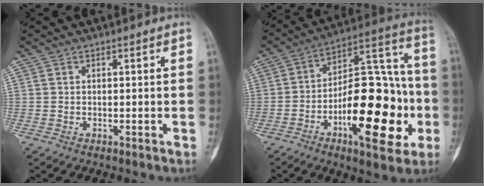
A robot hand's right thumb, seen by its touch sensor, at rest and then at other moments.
{"total": 23.9, "force": [-6.8, 10.1, 20.5], "torque": [-0.288, 0.041, -0.099]}